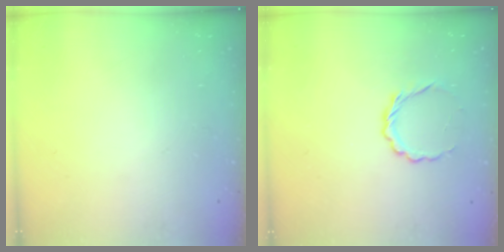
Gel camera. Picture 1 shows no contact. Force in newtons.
{"total": 4.2, "press": 4.0, "slide": 1.3}